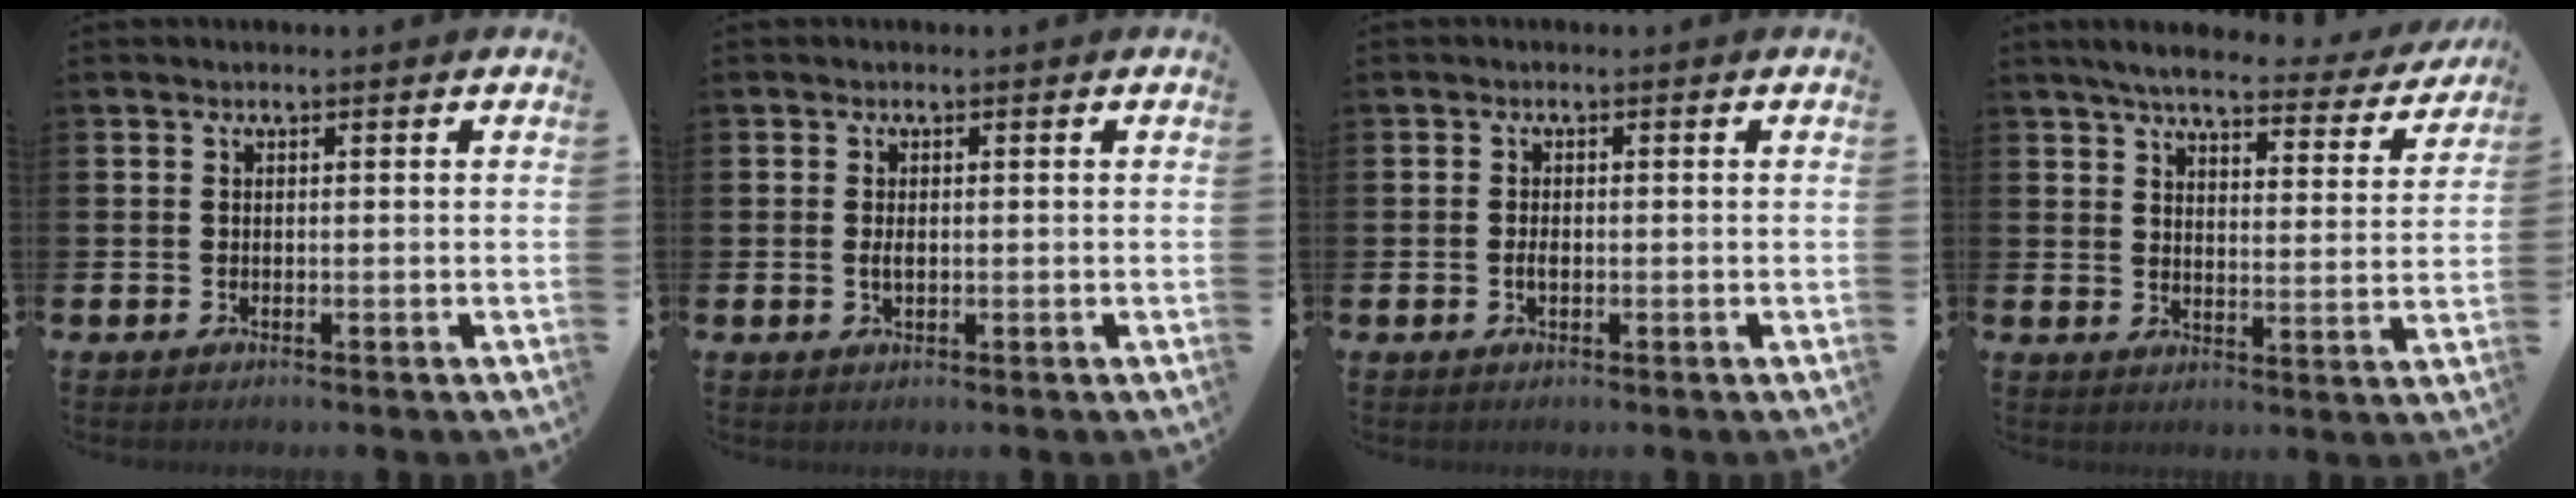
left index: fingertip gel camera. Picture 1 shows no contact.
{"total": 1.2, "force": [0.0, 0.6, 1.1], "torque": [-0.022, 0.003, -0.002]}
{"total": 1.2, "force": [-0.3, 0.6, 1.0], "torque": [-0.020, 0.003, -0.007]}
{"total": 5.4, "force": [4.9, 0.9, 2.2], "torque": [-0.048, -0.033, 0.077]}